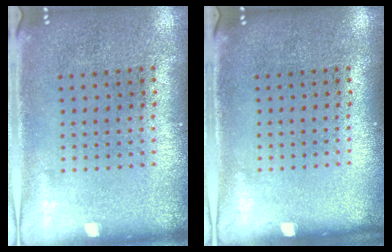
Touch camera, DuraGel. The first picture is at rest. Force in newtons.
{"total": 0.0}